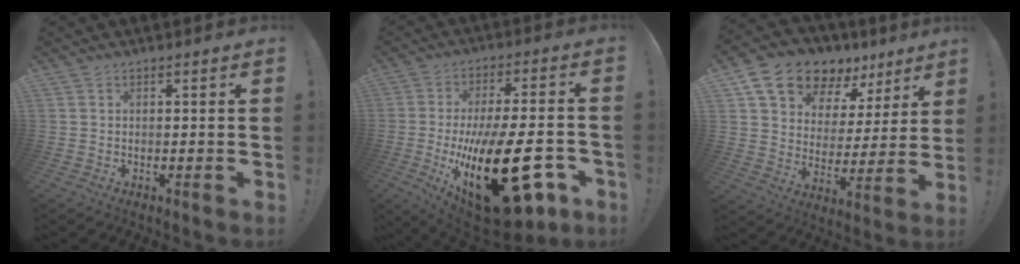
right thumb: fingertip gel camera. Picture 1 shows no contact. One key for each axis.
{"total": 32.5, "fx": -9.1, "fy": 13.0, "fz": 28.4, "tx": -0.460, "ty": 0.033, "tz": -0.123}
{"total": 15.3, "fx": 11.3, "fy": 8.4, "fz": 6.1, "tx": -0.102, "ty": -0.083, "tz": 0.212}